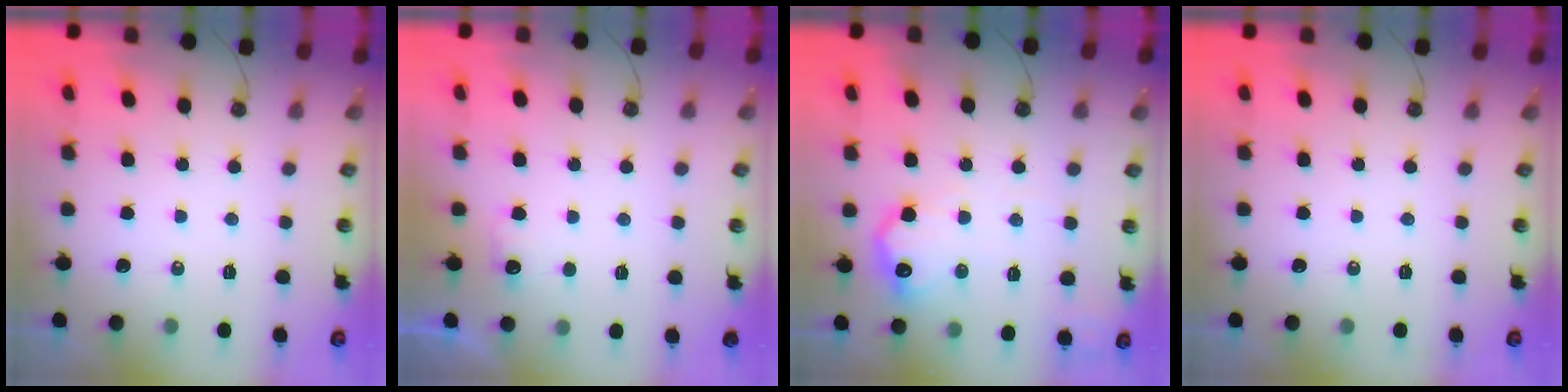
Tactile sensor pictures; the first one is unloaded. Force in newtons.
{"total": 4.1, "press": 3.9, "slide": 1.0}
{"total": 13.6, "press": 13.6, "slide": 0.8}
{"total": 0.0}